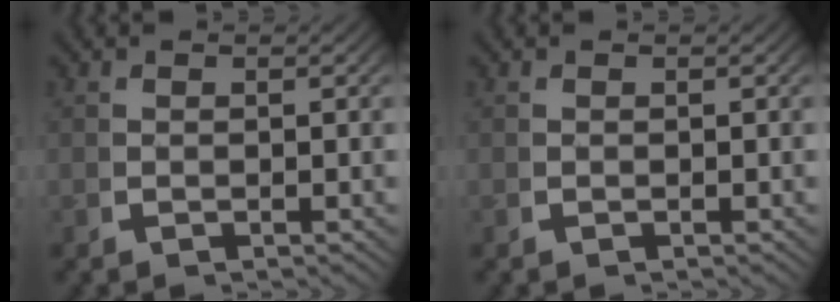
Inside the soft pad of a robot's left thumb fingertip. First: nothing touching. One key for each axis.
{"total": 0.0}